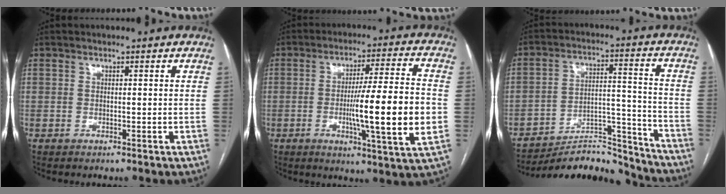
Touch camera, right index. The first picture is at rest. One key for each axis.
{"total": 15.2, "fx": -2.3, "fy": 0.0, "fz": 15.1, "tx": -0.234, "ty": -0.009, "tz": -0.041}
{"total": 14.4, "fx": -14.1, "fy": 2.6, "fz": 1.3, "tx": -0.009, "ty": 0.049, "tz": -0.218}